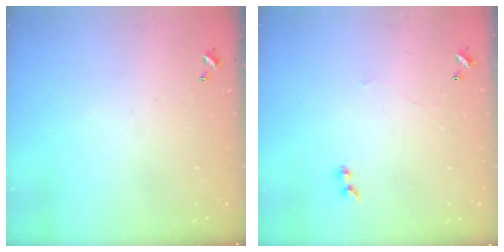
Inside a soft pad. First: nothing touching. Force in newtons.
{"total": 1.0, "press": 0.3, "slide": 1.0}